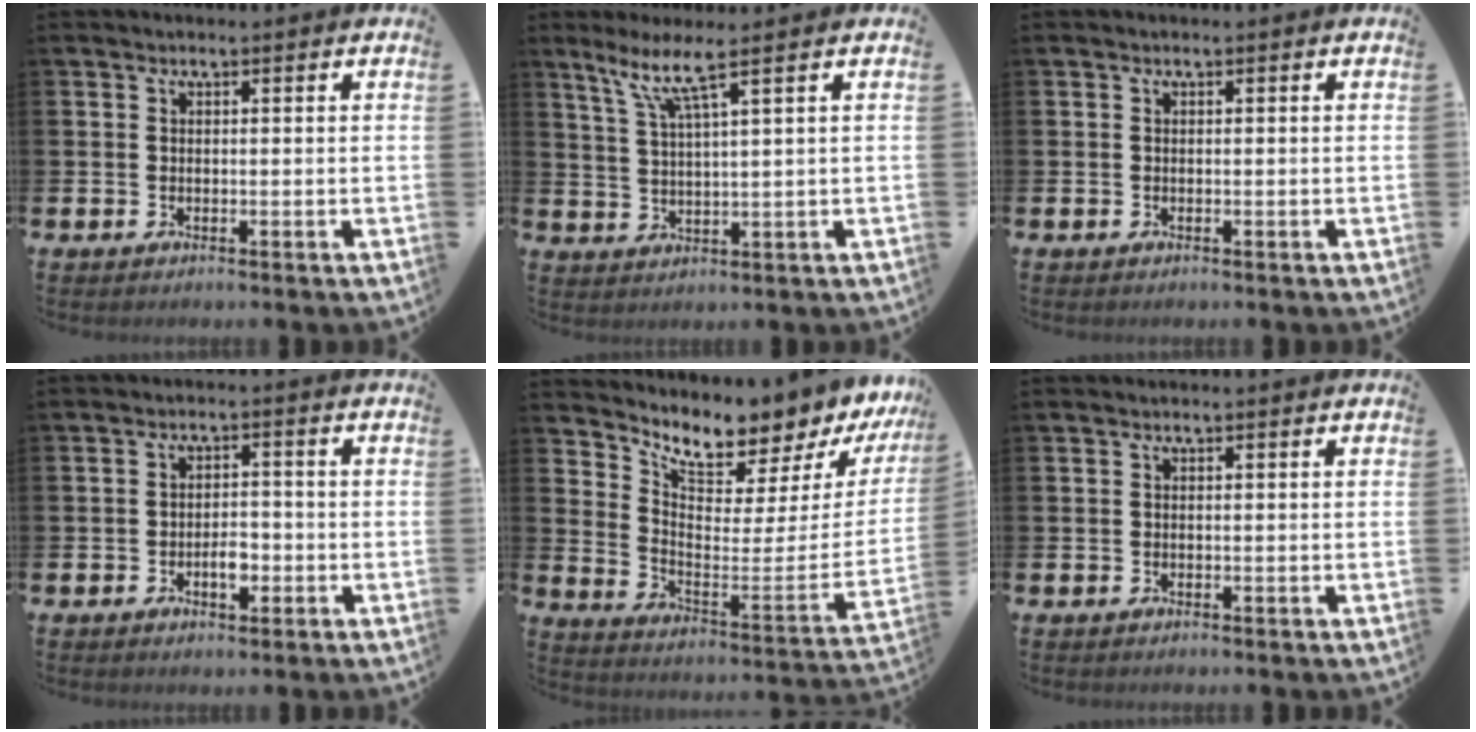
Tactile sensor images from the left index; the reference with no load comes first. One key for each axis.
{"total": 6.0, "fx": 4.3, "fy": -0.1, "fz": 4.2, "tx": -0.095, "ty": -0.012, "tz": 0.073}
{"total": 0.0}
{"total": 2.9, "fx": -1.0, "fy": 1.5, "fz": 2.2, "tx": -0.030, "ty": -0.003, "tz": -0.021}
{"total": 7.0, "fx": 6.8, "fy": 1.0, "fz": 1.2, "tx": -0.060, "ty": -0.071, "tz": 0.110}
{"total": 0.0}